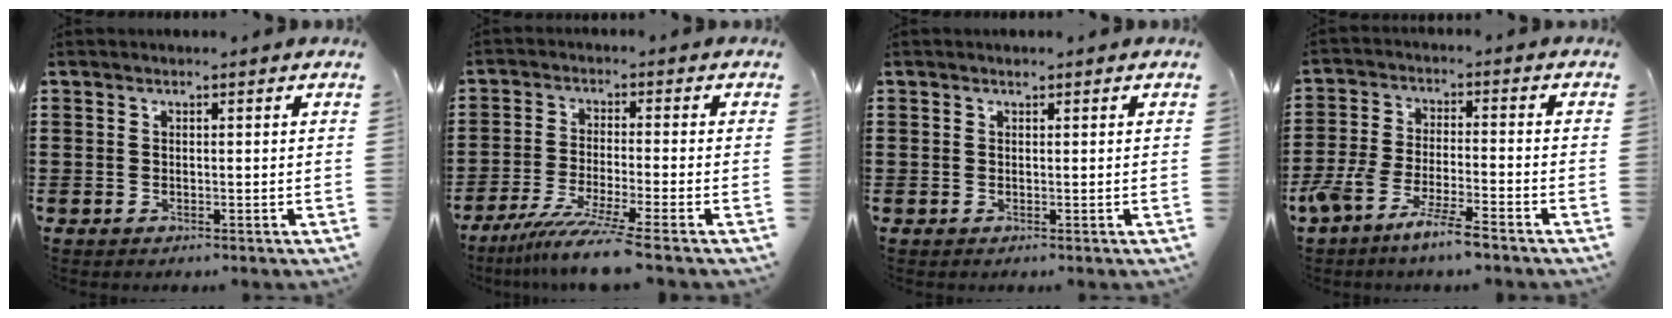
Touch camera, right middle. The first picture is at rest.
{"total": 6.8, "force": [-5.3, -0.7, 4.2], "torque": [-0.093, -0.026, -0.104]}
{"total": 0.6, "force": [0.4, 0.3, 0.1], "torque": [-0.003, 0.001, 0.008]}
{"total": 6.8, "force": [-5.7, 0.1, 3.7], "torque": [-0.092, -0.017, -0.112]}